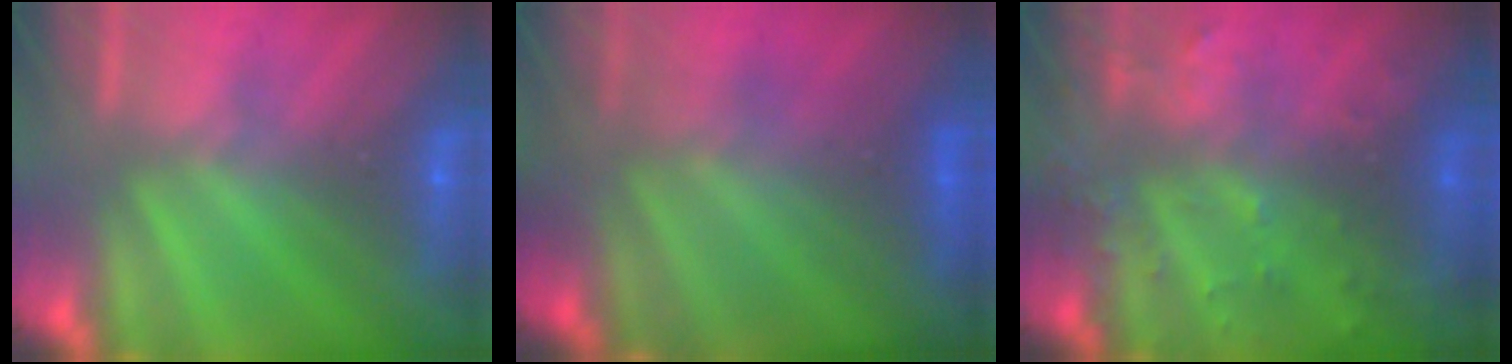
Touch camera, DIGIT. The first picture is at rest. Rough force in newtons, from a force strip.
{"total": 5.6}
{"total": 7.4}